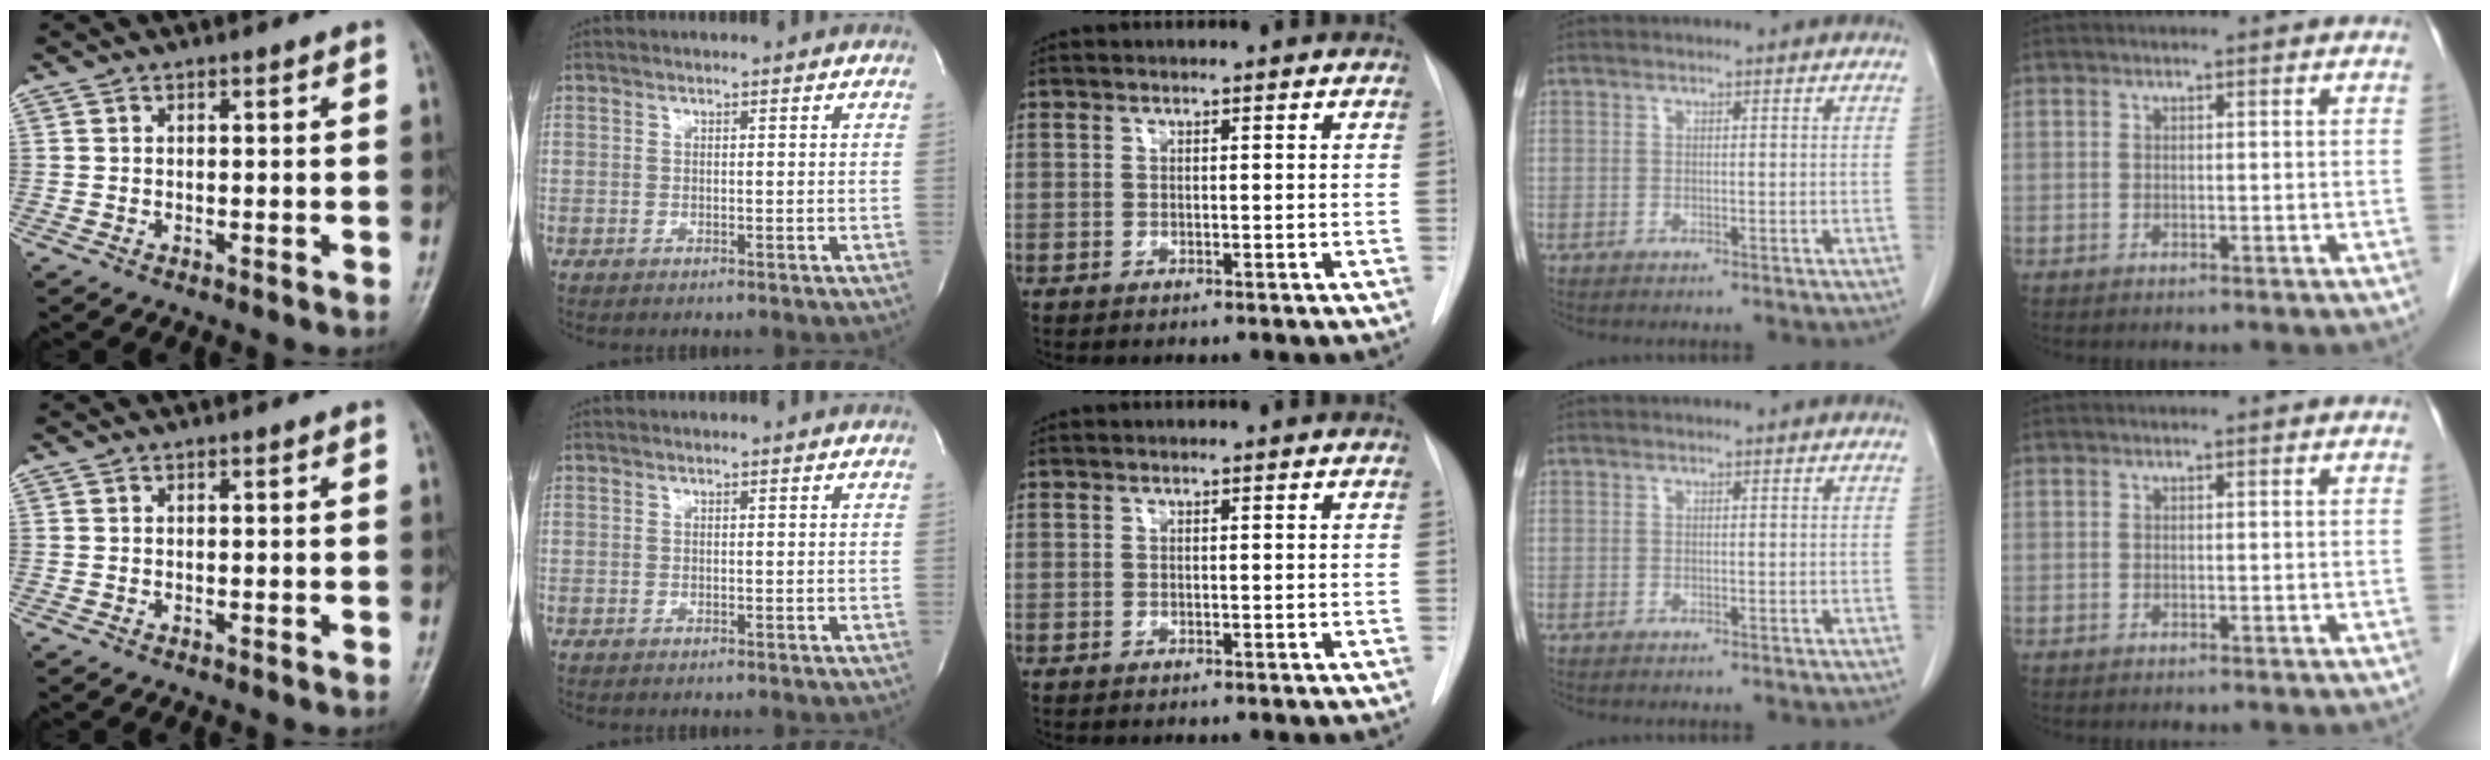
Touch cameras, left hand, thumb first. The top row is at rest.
{}